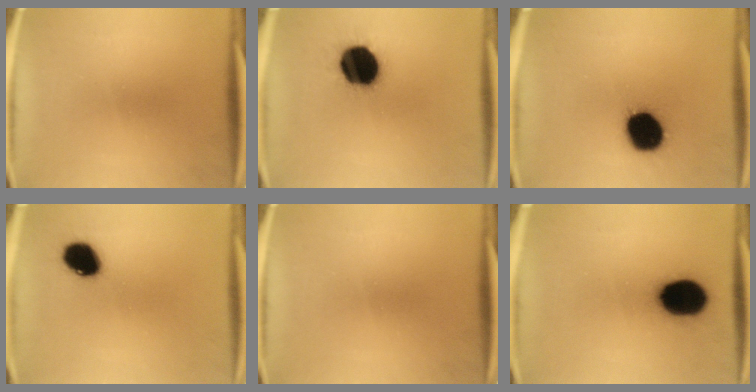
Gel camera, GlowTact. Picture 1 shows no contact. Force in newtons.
{"total": 18.0}
{"total": 16.3}
{"total": 9.0}
{"total": 0.0}
{"total": 15.6}